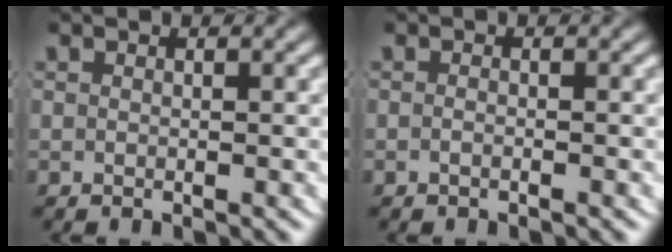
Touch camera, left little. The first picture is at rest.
{"total": 0.6, "force": [-0.6, 0.1, 0.3], "torque": [-0.010, -0.002, -0.011]}